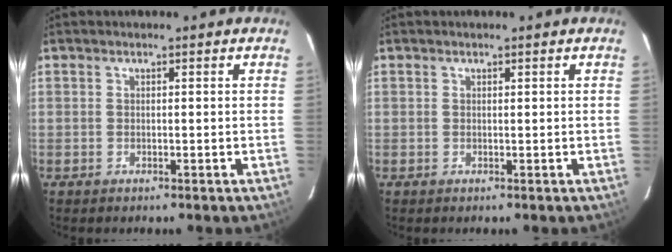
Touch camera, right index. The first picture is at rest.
{"total": 0.0}